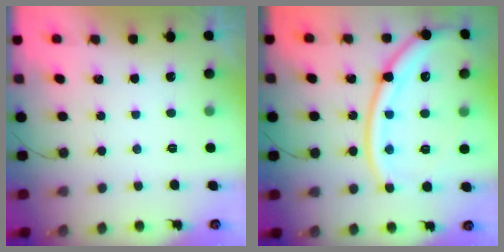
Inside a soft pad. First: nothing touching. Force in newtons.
{"total": 19.2, "press": 19.2, "slide": 1.5}